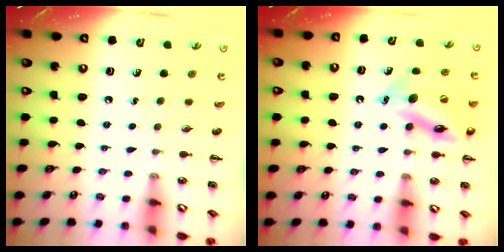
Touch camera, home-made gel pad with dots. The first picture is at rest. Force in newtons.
{"total": 16.1, "press": 16.0, "slide": 1.9}